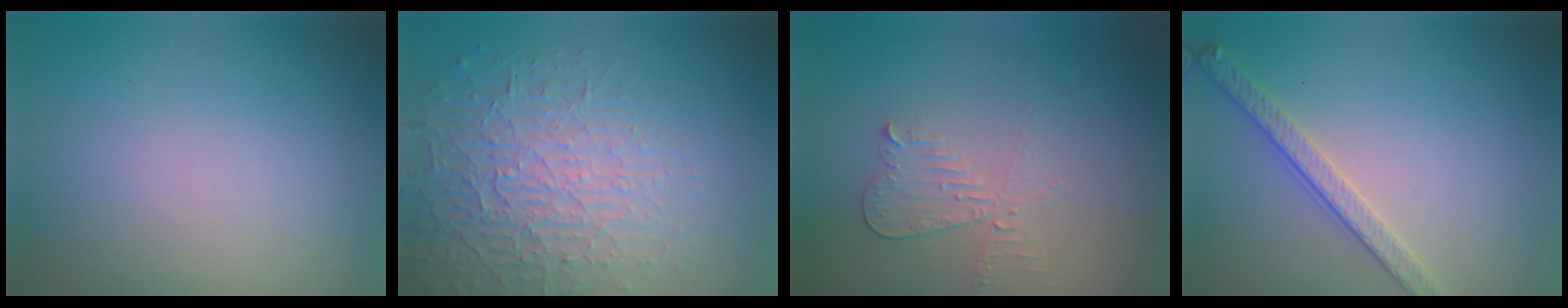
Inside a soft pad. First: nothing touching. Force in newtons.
{"total": 4.6, "press": 4.1, "slide": 2.1}
{"total": 2.1, "press": 2.1, "slide": 0.2}
{"total": 2.8, "press": 2.7, "slide": 0.8}